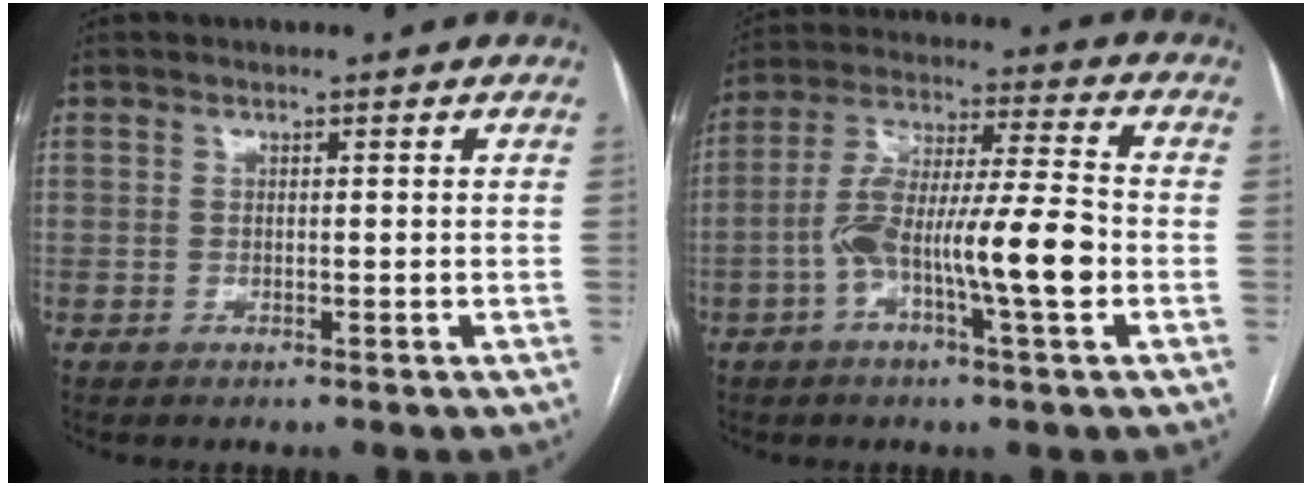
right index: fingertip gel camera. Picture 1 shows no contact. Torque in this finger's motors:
{"motor_torque": [1.09, 0.25, 0.42, 0.21]}